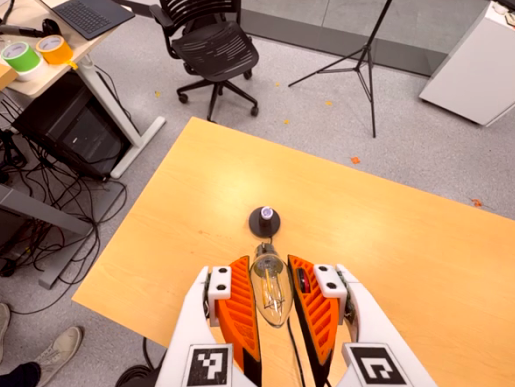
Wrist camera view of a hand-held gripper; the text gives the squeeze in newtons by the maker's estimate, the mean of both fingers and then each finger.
{"total": 10.4, "left": 9.9, "right": 10.8}